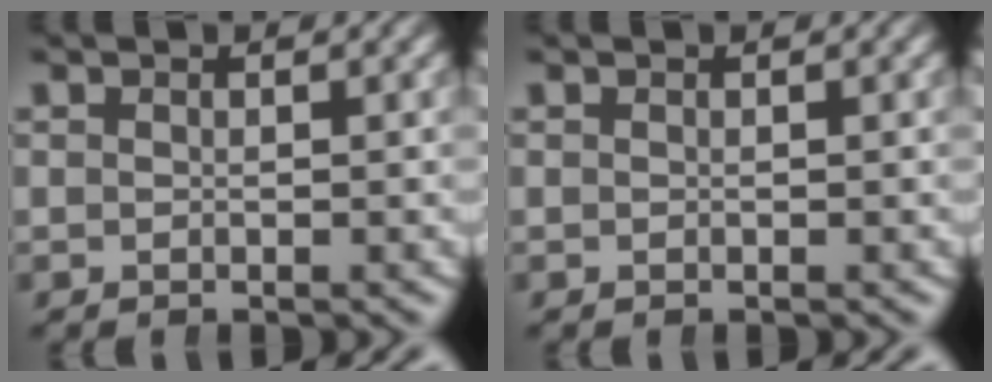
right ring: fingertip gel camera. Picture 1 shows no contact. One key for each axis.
{"total": 0.0}